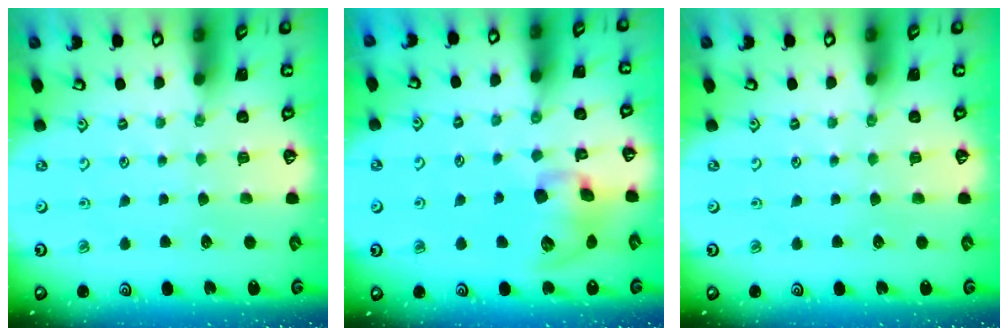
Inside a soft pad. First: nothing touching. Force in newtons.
{"total": 12.4, "press": 12.3, "slide": 1.7}
{"total": 0.0}